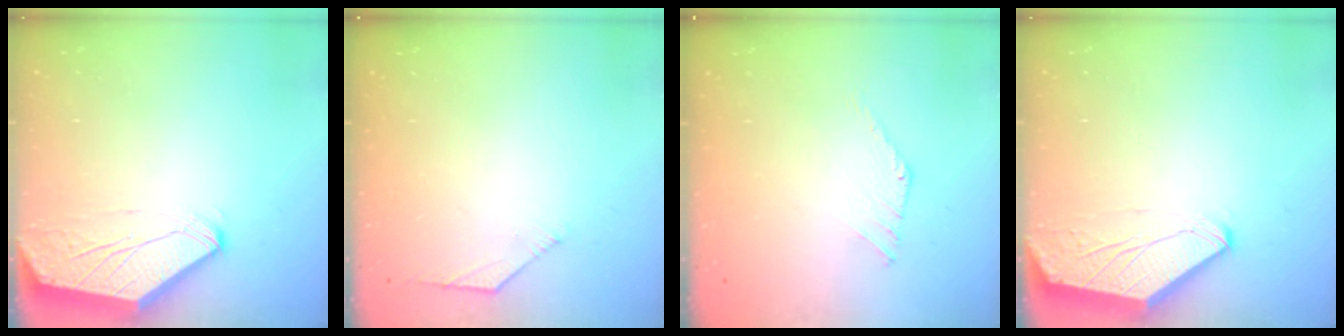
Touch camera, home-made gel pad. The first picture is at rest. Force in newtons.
{"total": 2.7, "press": 2.6, "slide": 0.6}
{"total": 0.0}
{"total": 0.0}